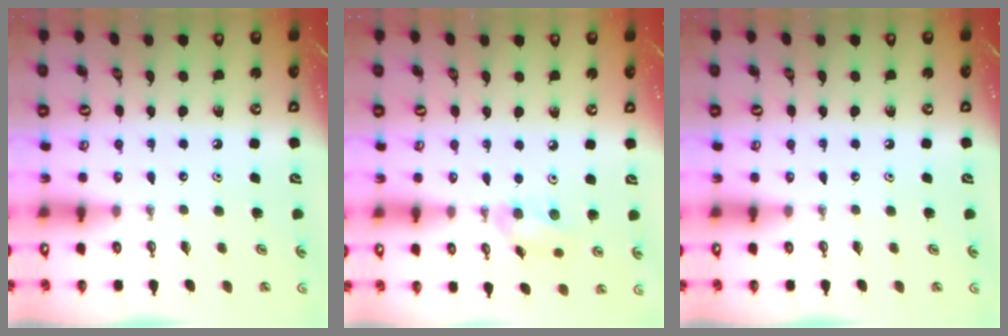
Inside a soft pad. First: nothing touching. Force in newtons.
{"total": 7.9, "press": 7.6, "slide": 2.2}
{"total": 0.0}